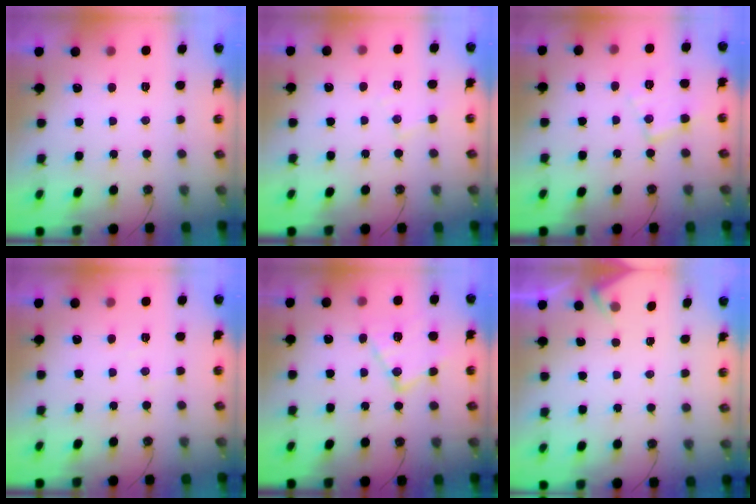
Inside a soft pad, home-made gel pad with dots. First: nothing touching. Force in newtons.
{"total": 4.3, "press": 4.3, "slide": 0.6}
{"total": 10.0, "press": 10.0, "slide": 0.7}
{"total": 2.1, "press": 2.1, "slide": 0.4}
{"total": 13.5, "press": 13.5, "slide": 0.6}
{"total": 2.7, "press": 2.6, "slide": 0.5}